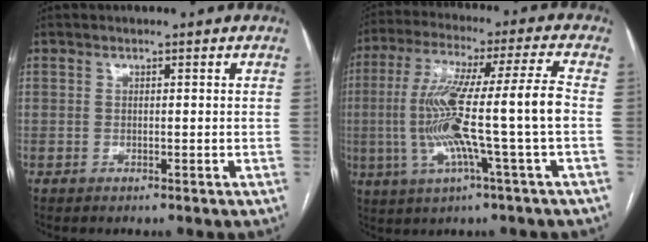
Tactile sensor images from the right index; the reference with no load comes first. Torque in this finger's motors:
{"motor_torque": [1.91, -0.23, 0.53, 0.21]}